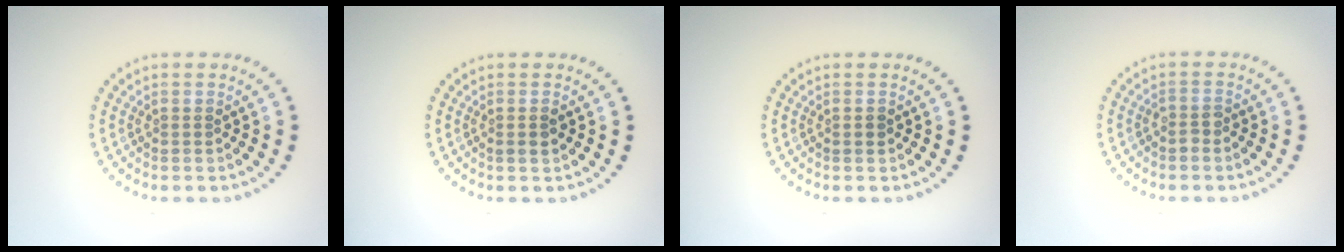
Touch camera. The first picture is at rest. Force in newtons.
{"total": 1.0, "press": 1.0, "slide": 0.4}
{"total": 0.9, "press": 0.9, "slide": 0.2}
{"total": 1.0, "press": 0.8, "slide": 0.6}